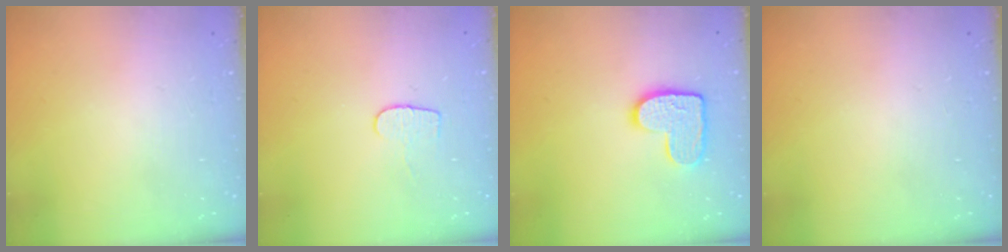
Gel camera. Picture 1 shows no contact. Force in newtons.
{"total": 5.4, "press": 5.4, "slide": 0.6}
{"total": 10.7, "press": 10.7, "slide": 0.5}
{"total": 0.0}